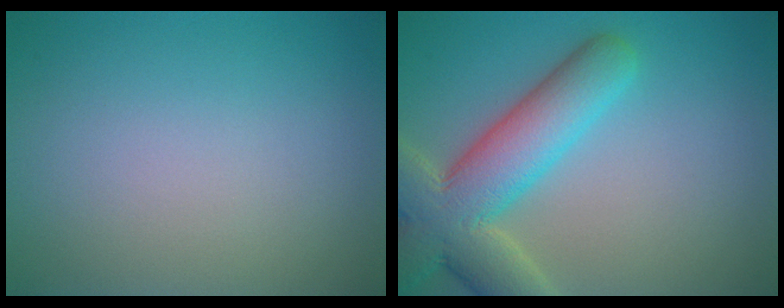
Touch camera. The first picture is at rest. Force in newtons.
{"total": 8.8, "press": 8.8, "slide": 0.8}